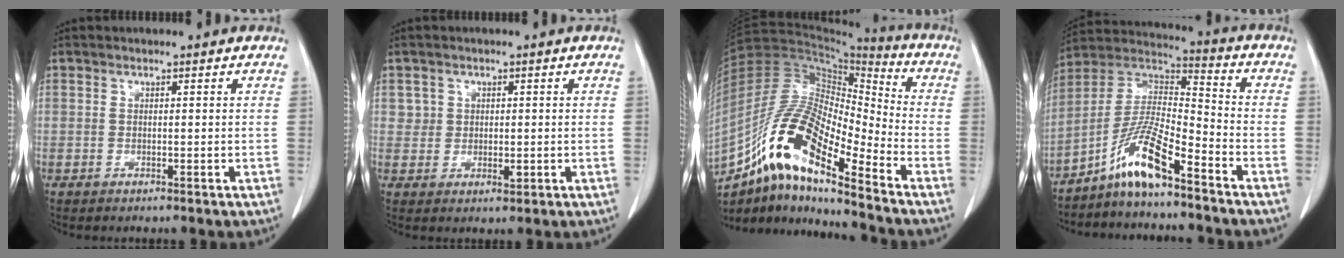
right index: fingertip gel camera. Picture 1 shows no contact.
{"total": 2.7, "force": [0.5, 2.5, 0.8], "torque": [-0.007, -0.002, 0.010]}
{"total": 18.6, "force": [-11.5, 3.9, 14.1], "torque": [-0.279, 0.015, -0.203]}
{"total": 10.9, "force": [-7.4, 1.3, 7.9], "torque": [-0.166, 0.010, -0.143]}